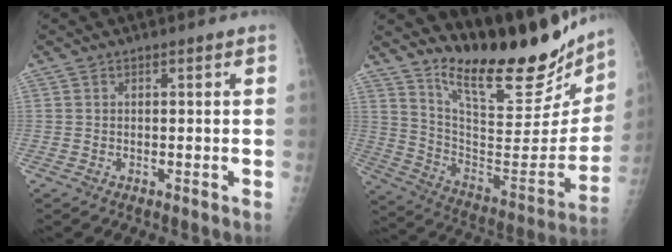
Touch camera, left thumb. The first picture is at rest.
{"total": 26.6, "force": [21.8, 6.8, 13.7], "torque": [-0.177, -0.141, 0.327]}